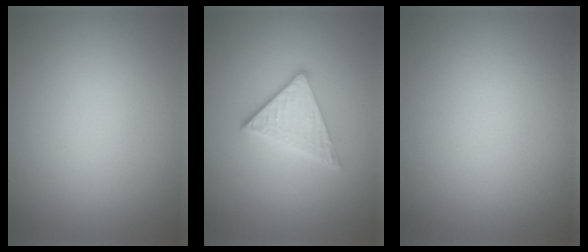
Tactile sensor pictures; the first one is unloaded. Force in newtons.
{"total": 2.8, "press": 2.5, "slide": 1.2}
{"total": 0.0}